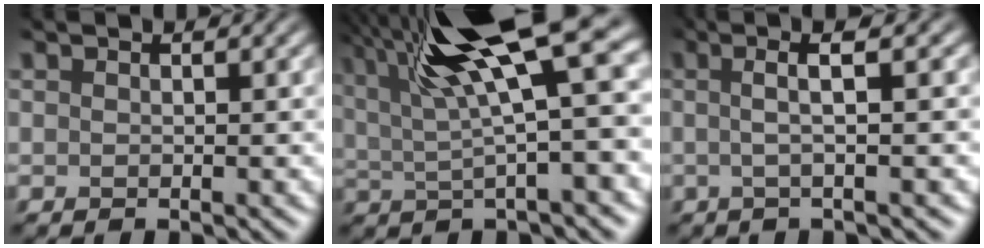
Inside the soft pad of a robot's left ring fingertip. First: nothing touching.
{"total": 12.3, "force": [4.4, 3.5, 10.9], "torque": [-0.188, 0.017, 0.065]}
{"total": 3.5, "force": [0.3, 0.5, 3.4], "torque": [-0.046, 0.005, -0.008]}